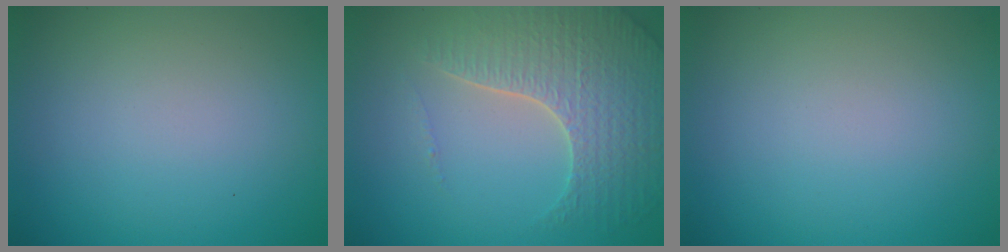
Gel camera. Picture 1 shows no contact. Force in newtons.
{"total": 5.3, "press": 4.5, "slide": 2.8}
{"total": 0.0}